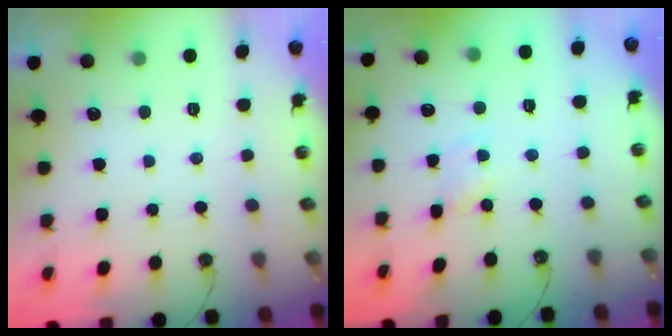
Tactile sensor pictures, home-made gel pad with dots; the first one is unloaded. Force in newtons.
{"total": 2.2, "press": 2.2, "slide": 0.3}